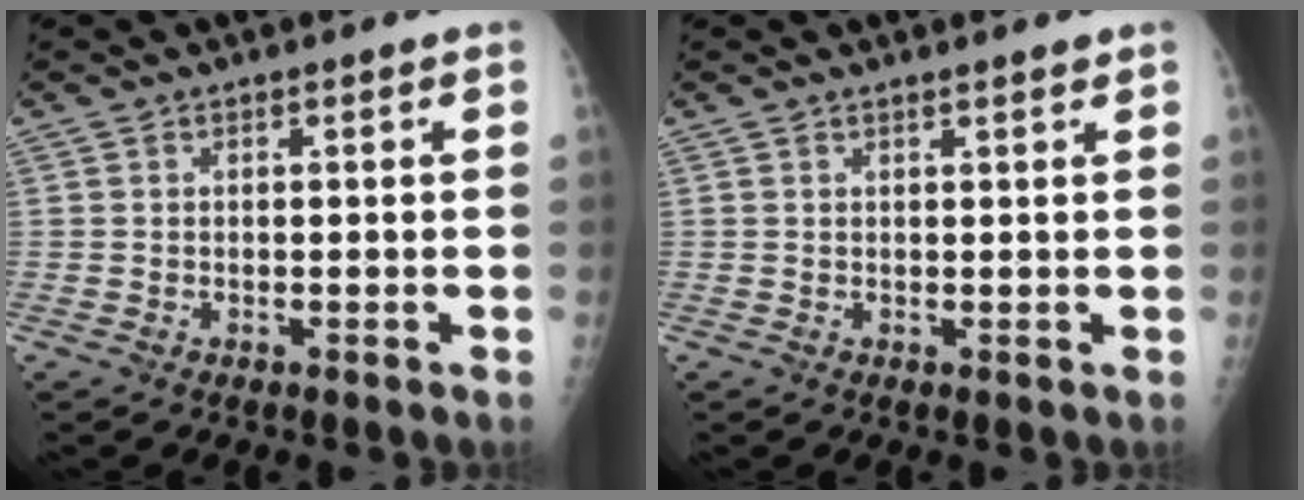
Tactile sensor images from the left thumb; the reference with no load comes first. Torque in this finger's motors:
{"motor_torque": [-0.25, -0.14, -0.06, -0.10, 0.00]}